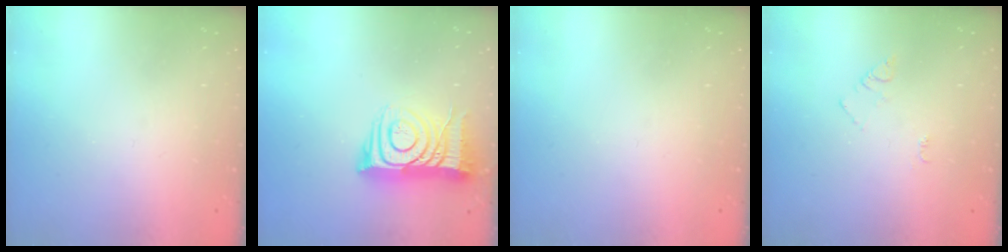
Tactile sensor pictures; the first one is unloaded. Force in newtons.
{"total": 12.9, "press": 12.8, "slide": 1.1}
{"total": 0.0}
{"total": 4.4, "press": 4.4, "slide": 0.5}